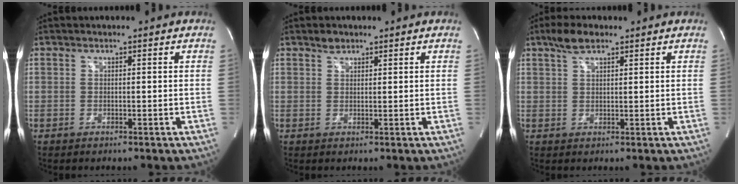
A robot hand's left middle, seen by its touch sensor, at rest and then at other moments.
{"total": 1.4, "force": [1.2, 0.7, 0.4], "torque": [-0.011, 0.000, 0.021]}
{"total": 3.7, "force": [2.7, 1.2, 2.4], "torque": [-0.057, 0.010, 0.052]}